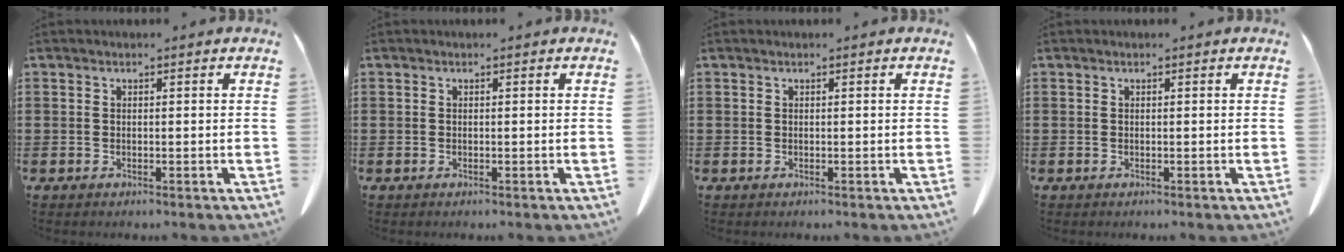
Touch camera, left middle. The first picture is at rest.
{"total": 0.0}
{"total": 0.0}
{"total": 0.0}